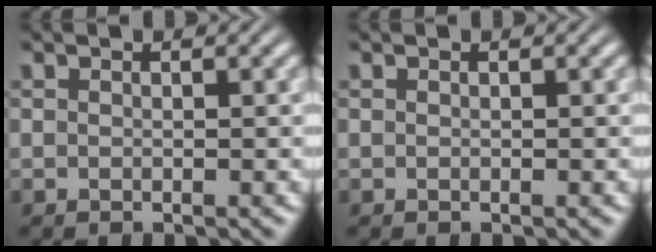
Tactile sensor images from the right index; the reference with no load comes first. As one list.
[{"total": 0.0}]